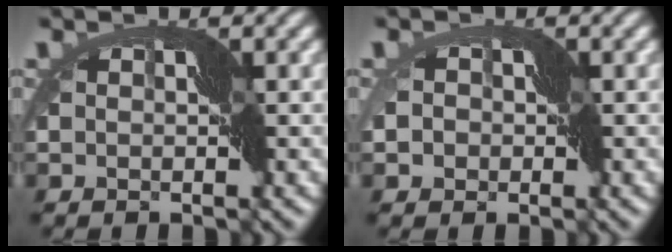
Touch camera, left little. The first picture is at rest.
{"total": 2.5, "force": [-1.1, 2.1, 0.6], "torque": [0.000, -0.002, -0.033]}